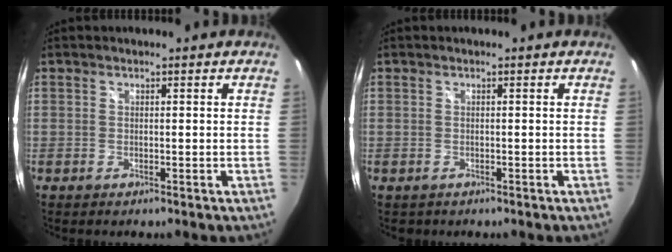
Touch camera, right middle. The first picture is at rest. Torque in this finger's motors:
{"motor_torque": [-0.21, -0.08, -0.01, 0.00]}